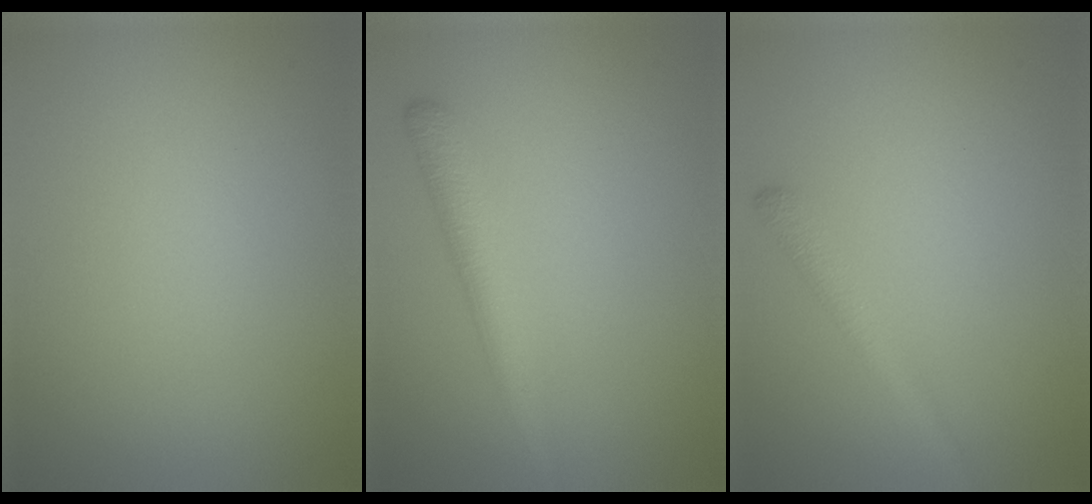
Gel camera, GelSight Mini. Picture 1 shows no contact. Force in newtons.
{"total": 3.1, "press": 3.1, "slide": 0.2}
{"total": 2.0, "press": 2.0, "slide": 0.1}